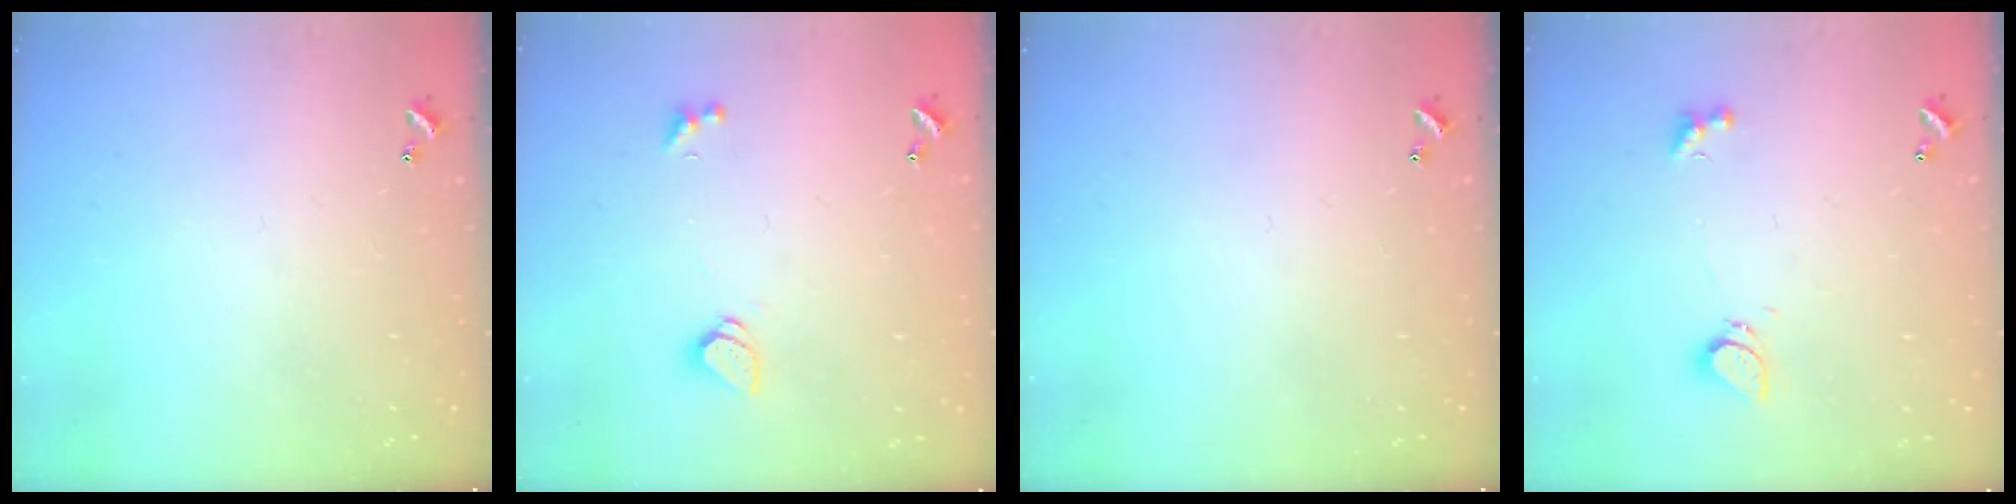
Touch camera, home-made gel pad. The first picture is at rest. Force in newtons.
{"total": 1.7, "press": 1.6, "slide": 0.5}
{"total": 0.0}
{"total": 2.1, "press": 2.0, "slide": 0.7}